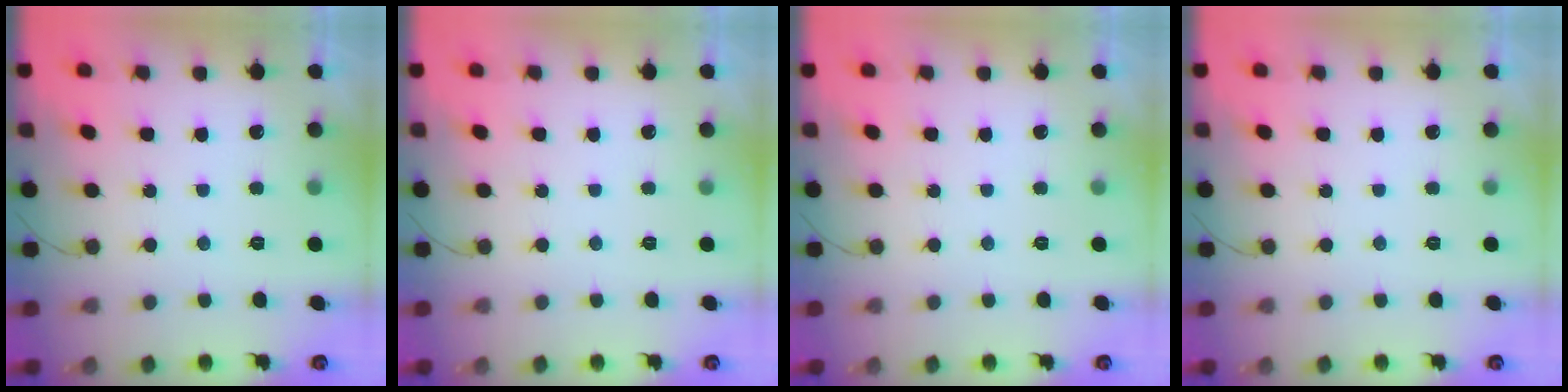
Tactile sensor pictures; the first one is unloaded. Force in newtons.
{"total": 0.0}
{"total": 0.0}
{"total": 0.0}